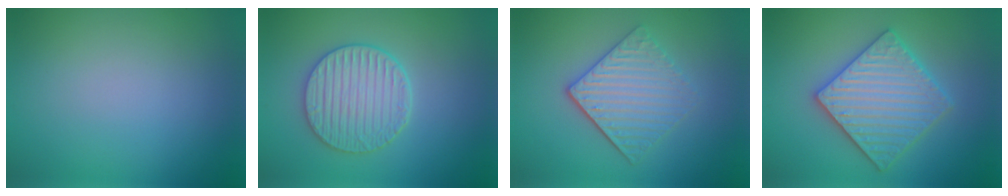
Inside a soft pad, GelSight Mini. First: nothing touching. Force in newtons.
{"total": 4.6, "press": 4.0, "slide": 2.2}
{"total": 4.3, "press": 3.4, "slide": 2.6}
{"total": 5.9, "press": 5.8, "slide": 1.1}